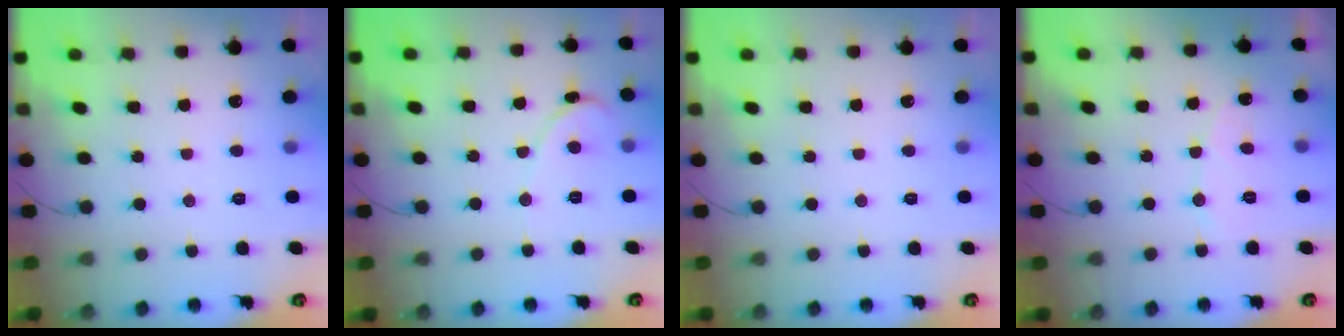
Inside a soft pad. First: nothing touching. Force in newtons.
{"total": 1.0, "press": 1.0, "slide": 0.1}
{"total": 0.0}
{"total": 6.0, "press": 6.0, "slide": 0.4}